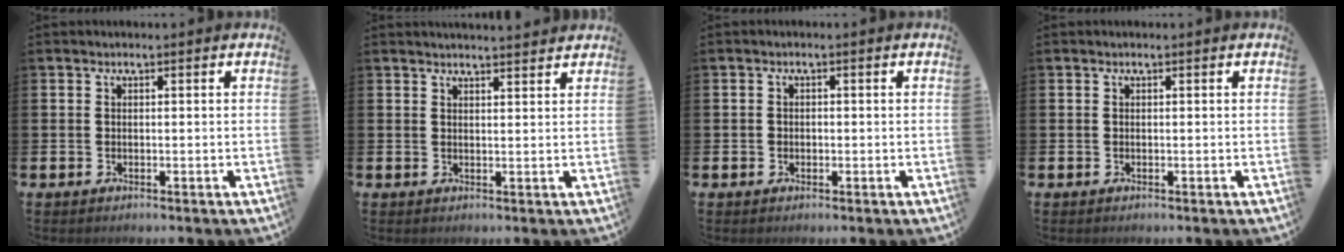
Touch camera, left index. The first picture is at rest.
{"total": 2.3, "force": [2.3, -0.1, 0.0], "torque": [0.006, -0.016, 0.040]}
{"total": 0.9, "force": [-0.2, 0.8, 0.3], "torque": [-0.001, 0.004, -0.008]}
{"total": 0.0}